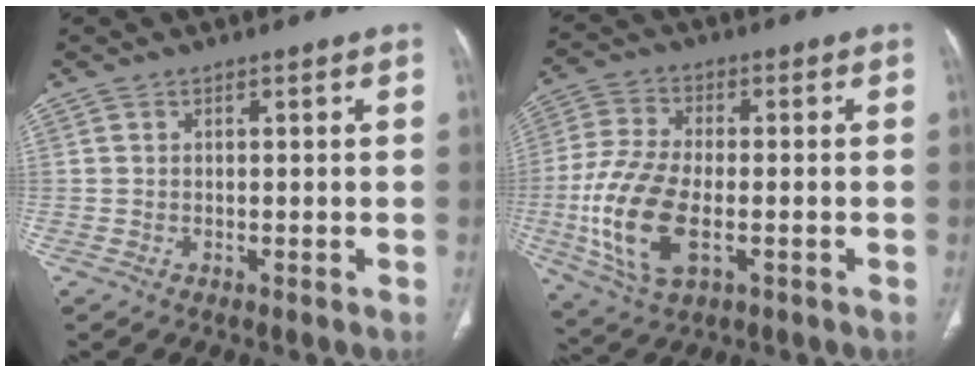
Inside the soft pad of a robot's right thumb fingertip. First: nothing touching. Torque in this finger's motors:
{"motor_torque": [-0.03, 0.84, 1.65, -0.16, 0.18]}